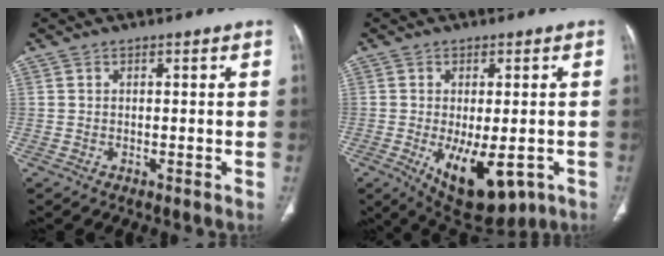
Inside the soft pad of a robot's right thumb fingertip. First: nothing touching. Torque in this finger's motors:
{"motor_torque": [1.34, 1.18, 0.04, -0.06, 0.32]}